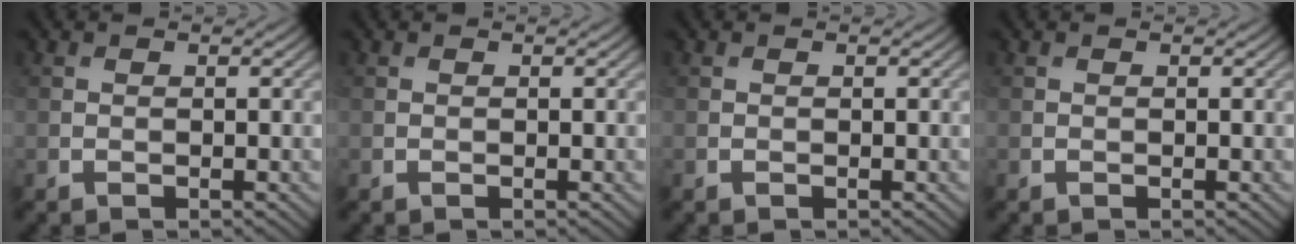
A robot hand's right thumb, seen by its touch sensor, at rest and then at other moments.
{"total": 0.0}
{"total": 0.0}
{"total": 0.0}